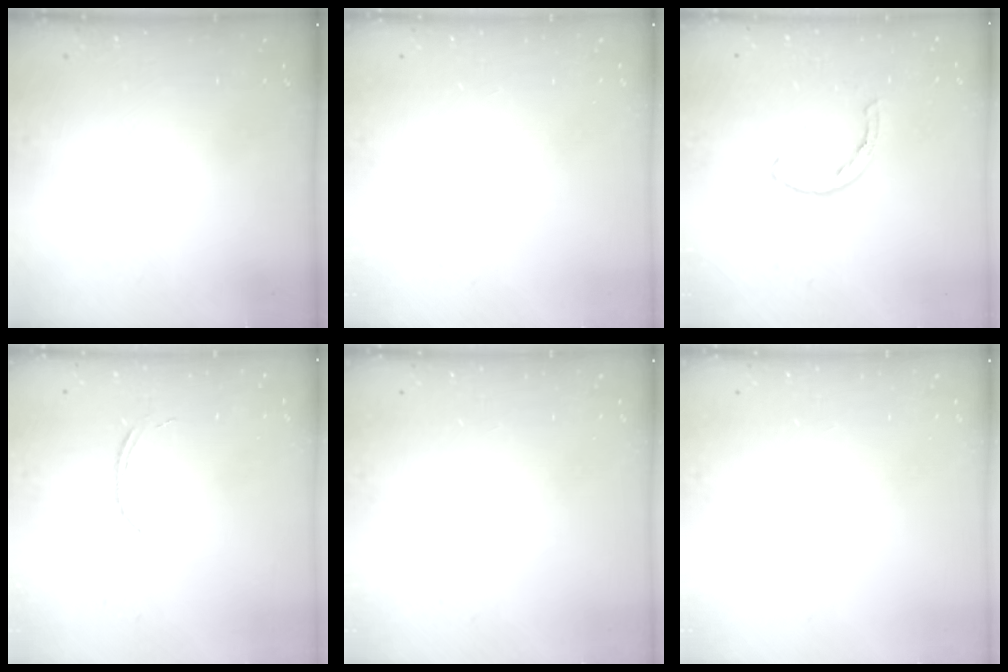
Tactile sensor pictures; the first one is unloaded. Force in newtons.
{"total": 0.0}
{"total": 1.4, "press": 1.3, "slide": 0.3}
{"total": 4.2, "press": 4.2, "slide": 0.4}
{"total": 0.0}
{"total": 0.0}